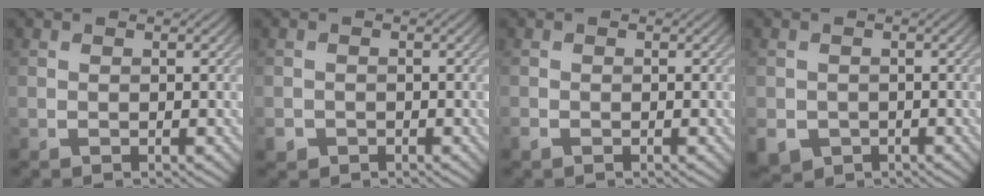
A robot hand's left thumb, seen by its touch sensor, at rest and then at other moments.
{"total": 1.7, "force": [-1.0, 1.3, 0.4], "torque": [-0.008, -0.007, -0.025]}
{"total": 0.7, "force": [-0.5, 0.3, 0.3], "torque": [-0.007, -0.003, -0.012]}
{"total": 3.9, "force": [-1.7, 3.3, 1.3], "torque": [-0.033, -0.022, -0.028]}